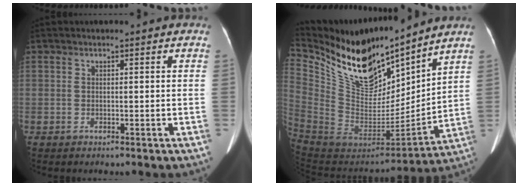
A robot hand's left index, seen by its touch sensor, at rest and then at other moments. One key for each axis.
{"total": 21.4, "fx": 18.0, "fy": 6.6, "fz": 9.6, "tx": -0.212, "ty": -0.019, "tz": 0.340}